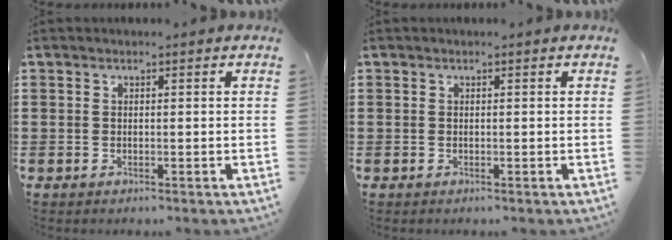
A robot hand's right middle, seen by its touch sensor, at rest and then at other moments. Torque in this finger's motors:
{"motor_torque": [-0.53, -0.53, 0.00, 0.00]}